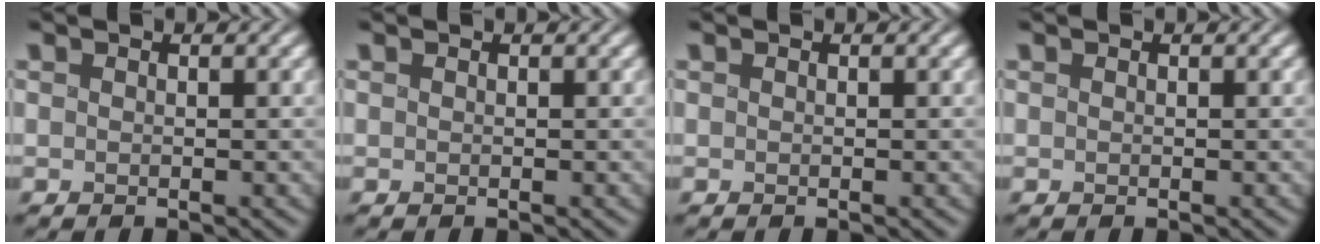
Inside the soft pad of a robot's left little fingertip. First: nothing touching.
{"total": 0.0}
{"total": 0.0}
{"total": 0.0}